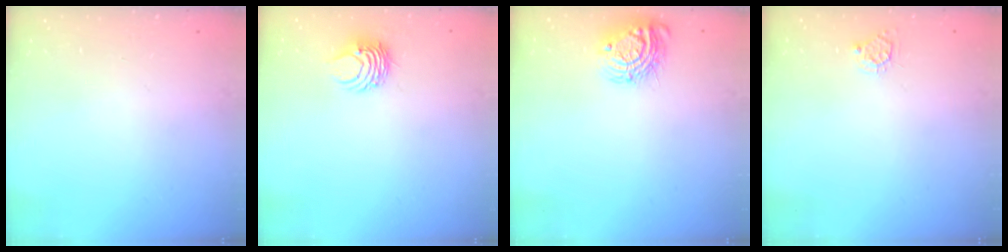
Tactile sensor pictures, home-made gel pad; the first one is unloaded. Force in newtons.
{"total": 6.0, "press": 6.0, "slide": 0.5}
{"total": 10.7, "press": 10.7, "slide": 0.4}
{"total": 3.9, "press": 3.8, "slide": 0.3}